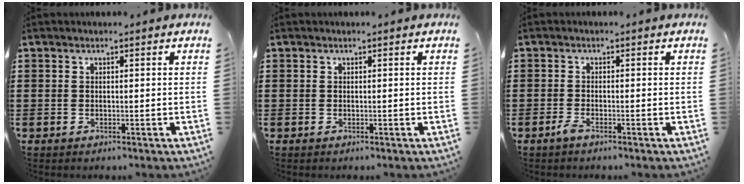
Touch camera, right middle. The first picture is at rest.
{"total": 0.0}
{"total": 1.4, "force": [-0.9, 0.2, 1.1], "torque": [-0.027, -0.005, -0.018]}